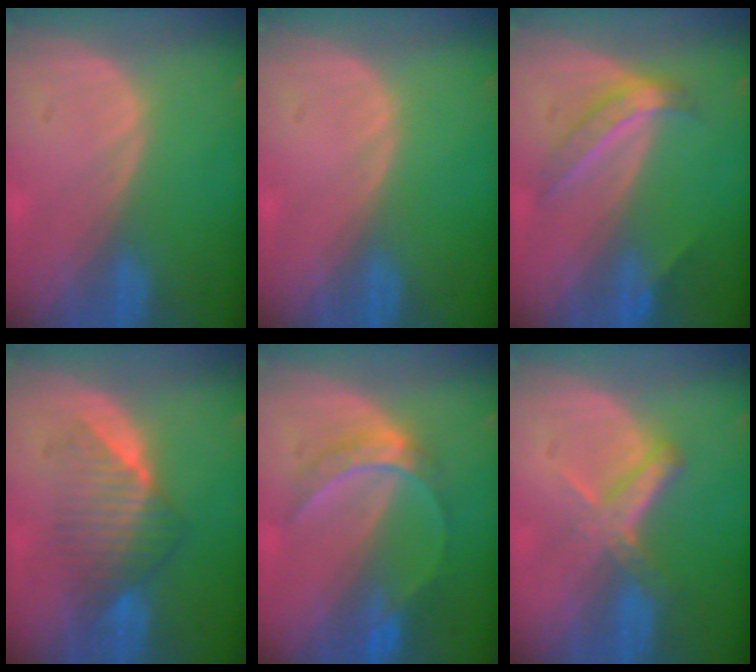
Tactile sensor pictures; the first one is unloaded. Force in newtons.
{"total": 0.0}
{"total": 5.0, "press": 4.6, "slide": 2.0}
{"total": 6.7, "press": 6.4, "slide": 2.1}
{"total": 6.3, "press": 5.4, "slide": 3.2}
{"total": 5.5, "press": 4.9, "slide": 2.6}